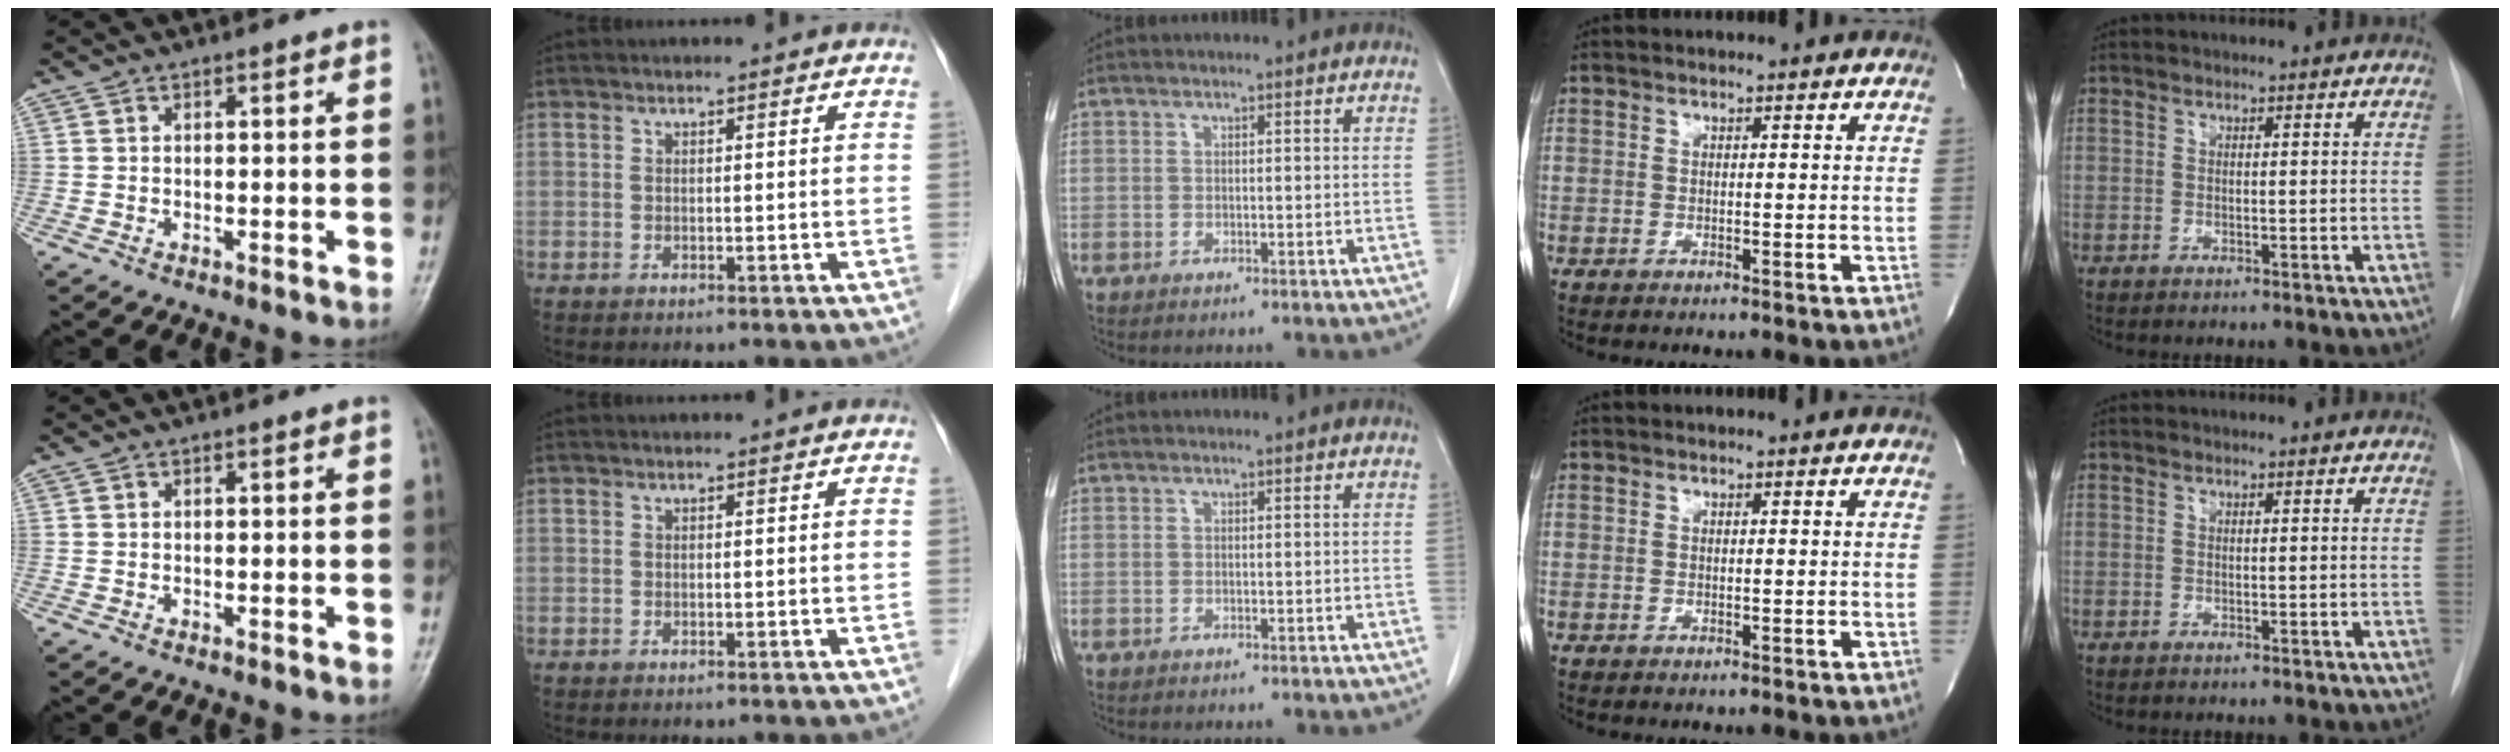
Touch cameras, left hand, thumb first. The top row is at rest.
{}